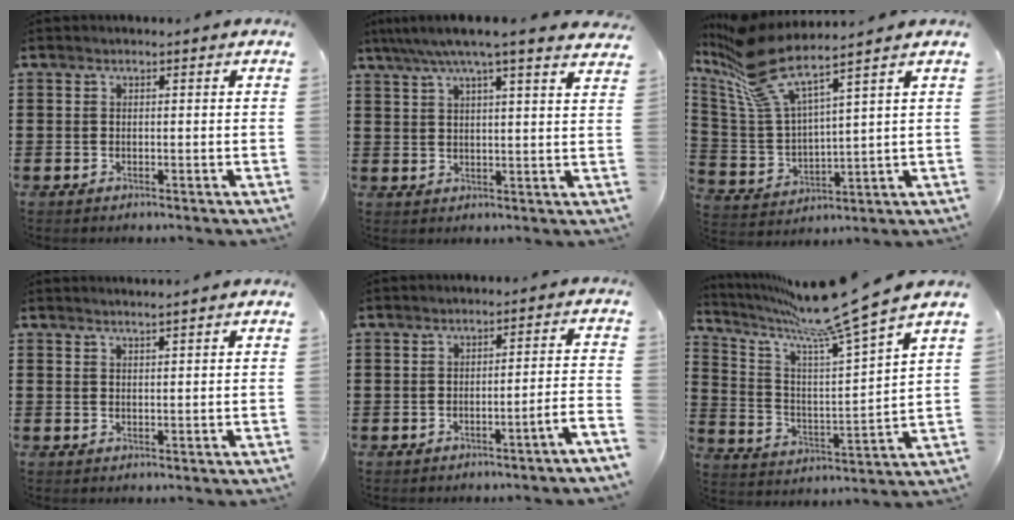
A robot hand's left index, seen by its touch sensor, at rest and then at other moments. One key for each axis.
{"total": 5.7, "fx": 4.6, "fy": -0.2, "fz": 3.4, "tx": -0.080, "ty": -0.015, "tz": 0.077}
{"total": 9.8, "fx": 7.8, "fy": 1.3, "fz": 5.7, "tx": -0.157, "ty": -0.043, "tz": 0.131}
{"total": 1.2, "fx": 1.2, "fy": -0.4, "fz": 0.1, "tx": -0.002, "ty": -0.003, "tz": 0.023}
{"total": 2.9, "fx": -2.2, "fy": -0.9, "fz": 1.6, "tx": -0.028, "ty": -0.007, "tz": -0.047}
{"total": 11.6, "fx": 9.6, "fy": -1.4, "fz": 6.4, "tx": -0.151, "ty": -0.071, "tz": 0.152}